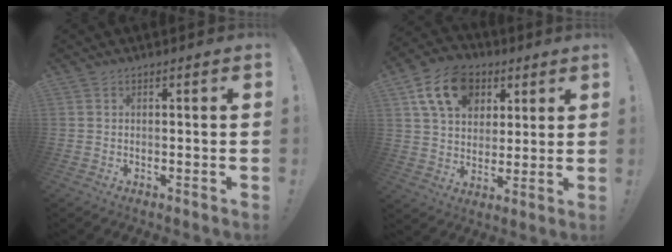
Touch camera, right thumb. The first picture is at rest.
{"total": 16.1, "force": [7.2, 11.5, 8.6], "torque": [-0.138, -0.022, 0.138]}